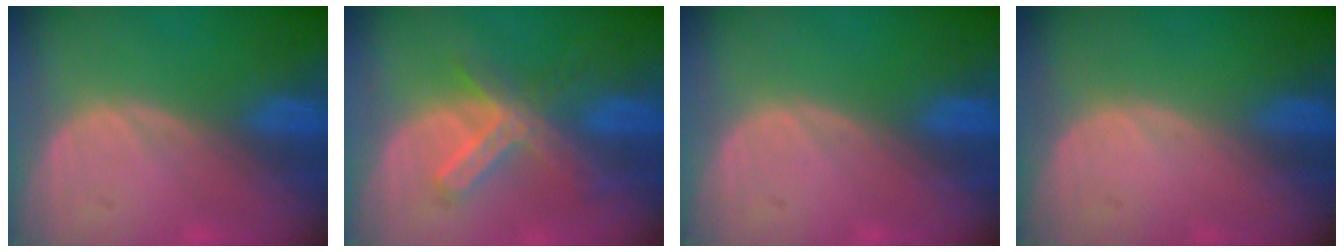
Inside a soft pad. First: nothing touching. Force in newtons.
{"total": 6.9, "press": 5.9, "slide": 3.5}
{"total": 0.0}
{"total": 0.0}